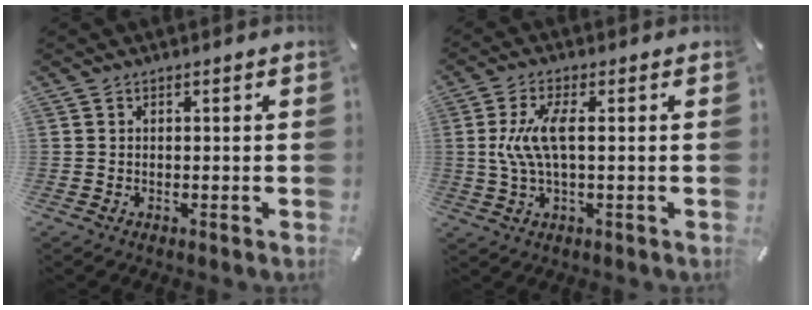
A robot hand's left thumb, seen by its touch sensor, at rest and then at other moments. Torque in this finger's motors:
{"motor_torque": [0.91, 1.66, 0.78, -0.47, 0.44]}